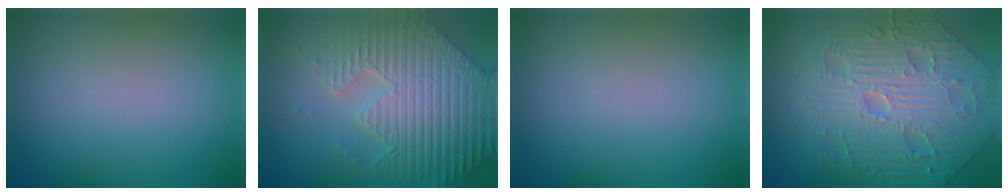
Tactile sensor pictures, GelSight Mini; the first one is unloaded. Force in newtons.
{"total": 9.3, "press": 6.4, "slide": 6.7}
{"total": 0.0}
{"total": 8.9, "press": 6.8, "slide": 5.7}